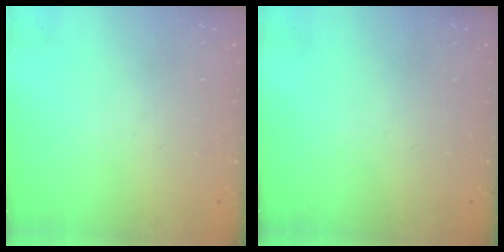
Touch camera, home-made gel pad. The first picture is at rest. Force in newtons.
{"total": 0.0}